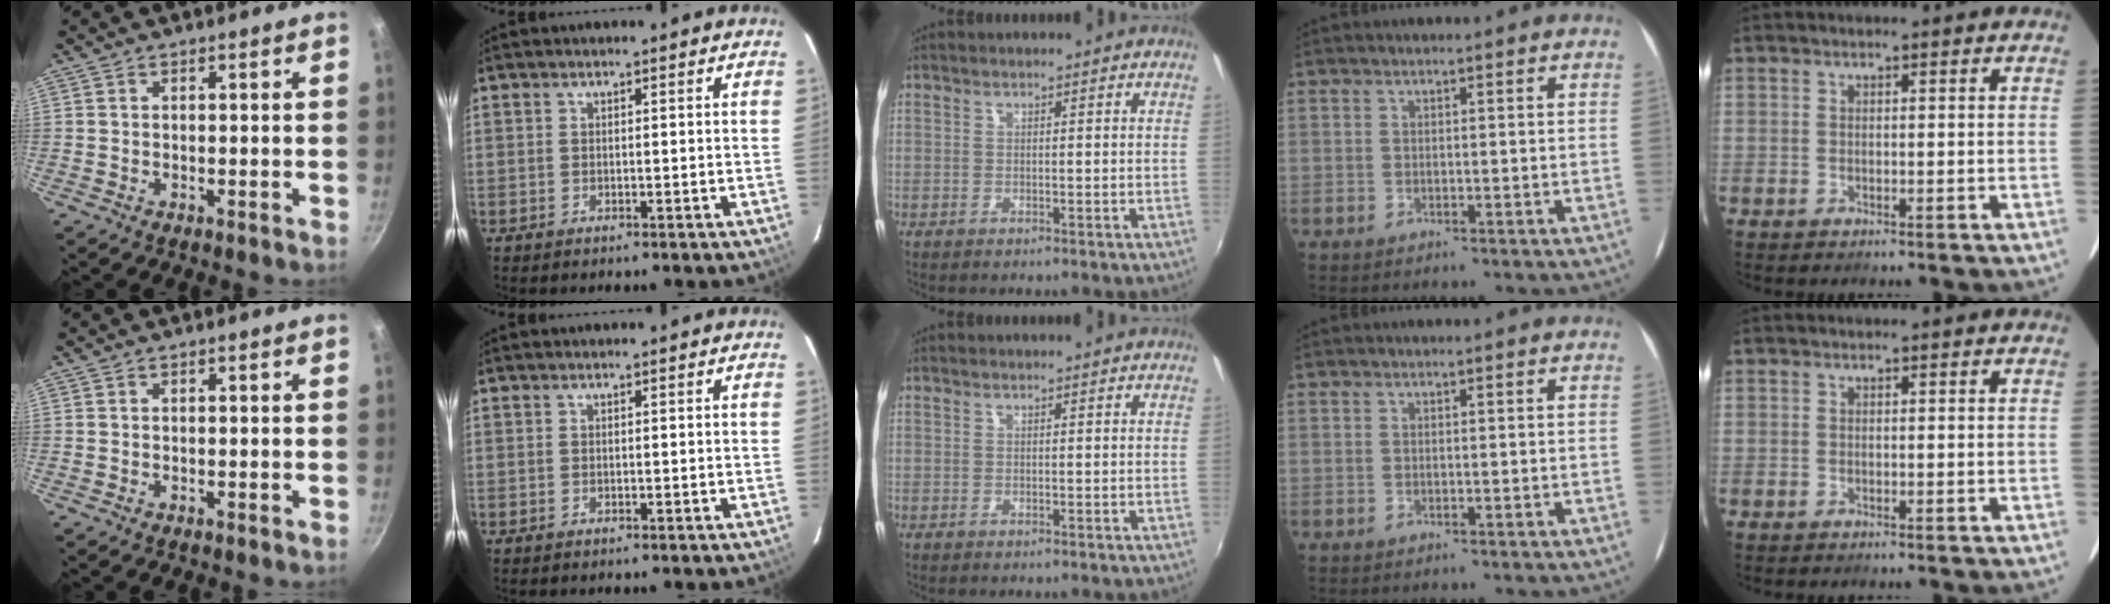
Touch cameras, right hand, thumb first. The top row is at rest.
{}